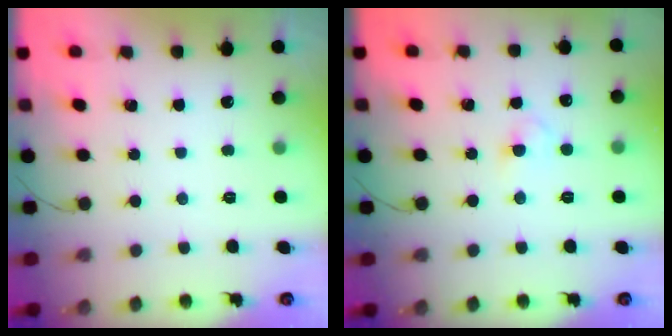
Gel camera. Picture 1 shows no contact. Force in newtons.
{"total": 2.0, "press": 1.8, "slide": 0.9}